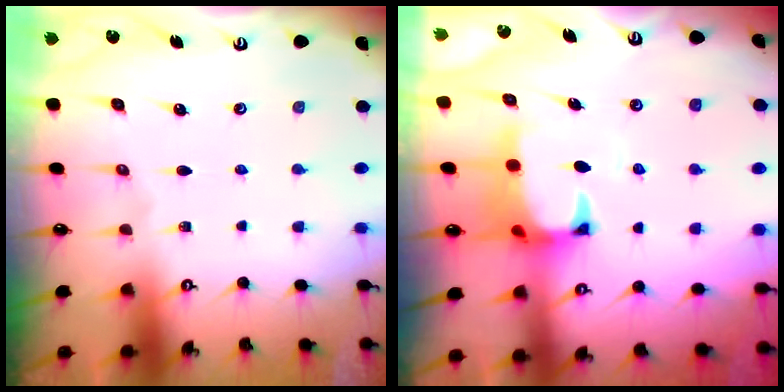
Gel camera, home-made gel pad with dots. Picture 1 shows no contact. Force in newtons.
{"total": 2.7, "press": 2.5, "slide": 1.1}